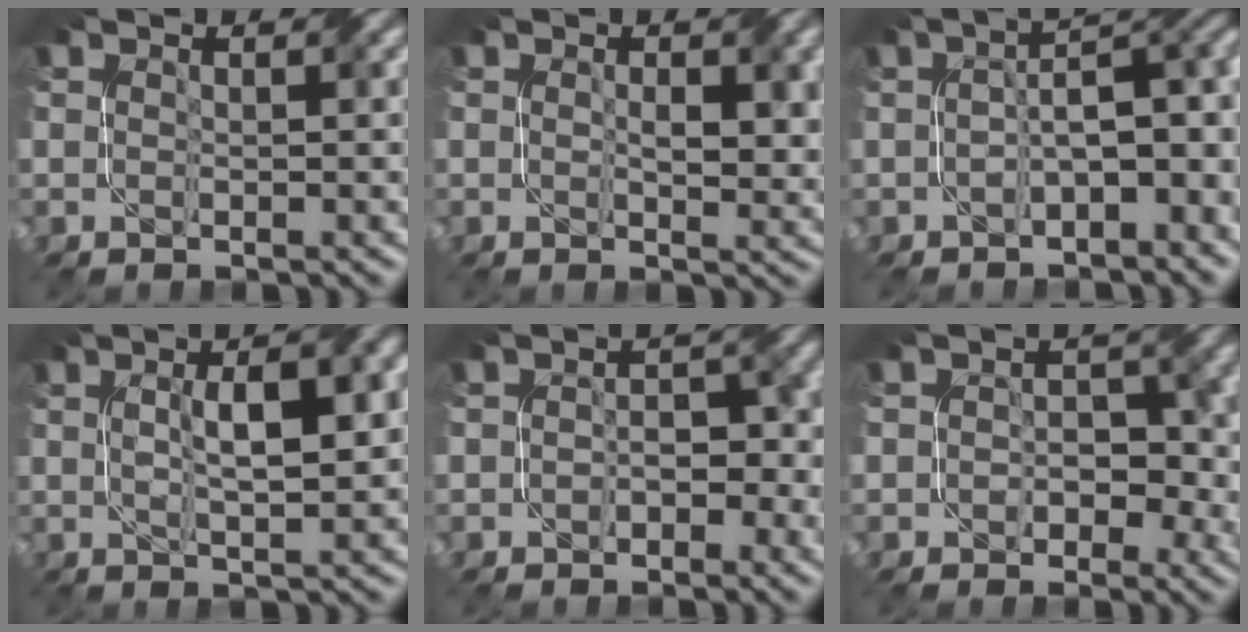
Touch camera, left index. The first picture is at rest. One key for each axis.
{"total": 3.2, "fx": 0.6, "fy": 1.4, "fz": 2.8, "tx": -0.045, "ty": 0.002, "tz": 0.019}
{"total": 6.2, "fx": -0.6, "fy": 2.9, "fz": 5.5, "tx": -0.068, "ty": 0.018, "tz": -0.006}
{"total": 6.2, "fx": 1.4, "fy": 1.7, "fz": 5.8, "tx": -0.069, "ty": 0.022, "tz": 0.025}
{"total": 2.4, "fx": -0.8, "fy": 1.6, "fz": 1.6, "tx": -0.018, "ty": 0.010, "tz": -0.005}
{"total": 3.3, "fx": -0.5, "fy": 2.5, "fz": 2.0, "tx": -0.009, "ty": 0.001, "tz": -0.003}